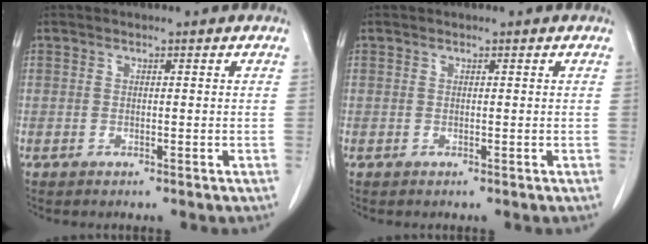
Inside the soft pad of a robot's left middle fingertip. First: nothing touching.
{"total": 0.0}